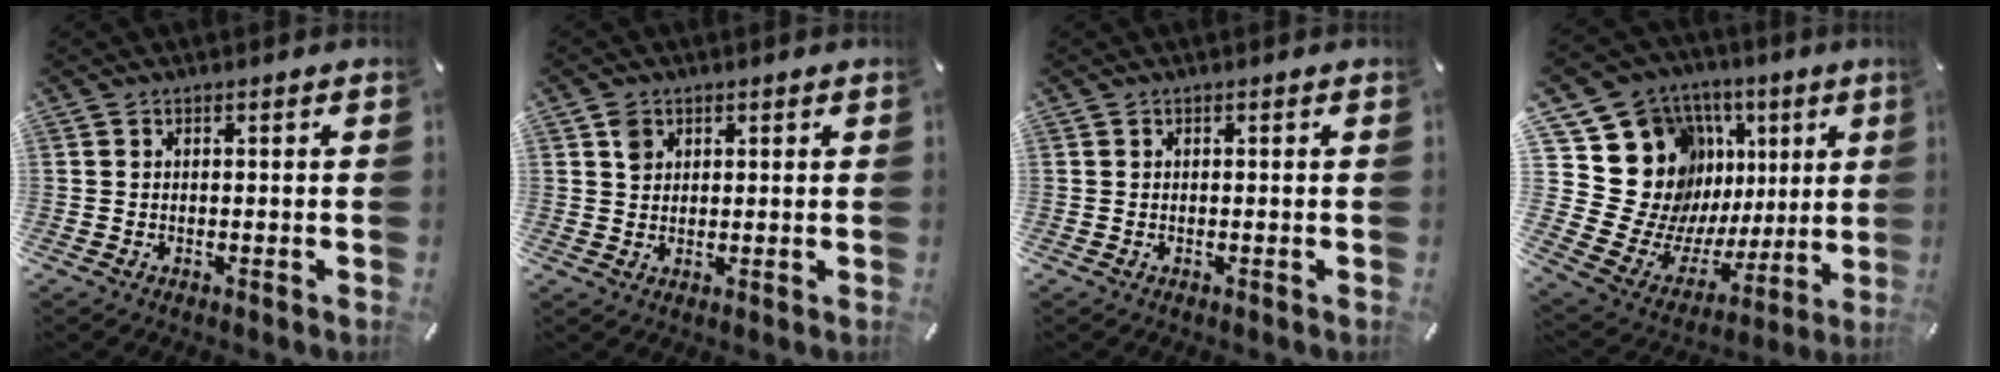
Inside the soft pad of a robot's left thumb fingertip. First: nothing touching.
{"total": 3.0, "force": [1.3, 2.5, 1.0], "torque": [-0.007, -0.003, 0.022]}
{"total": 0.0}
{"total": 20.9, "force": [7.3, 17.7, 8.4], "torque": [-0.129, -0.086, 0.181]}